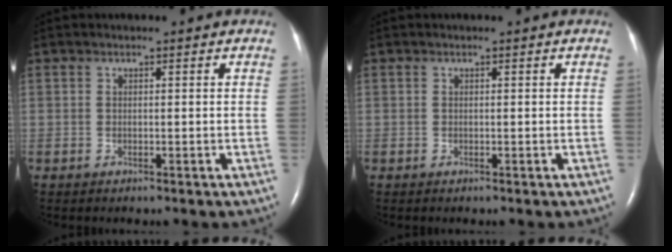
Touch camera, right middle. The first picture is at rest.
{"total": 0.0}